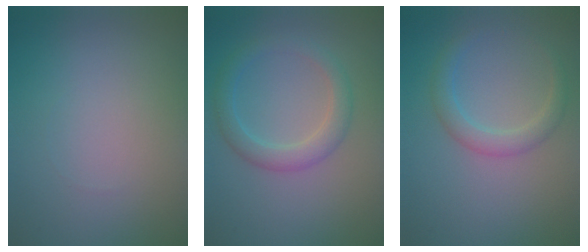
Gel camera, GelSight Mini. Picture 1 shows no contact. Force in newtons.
{"total": 2.8, "press": 2.8, "slide": 0.2}
{"total": 2.3, "press": 2.2, "slide": 0.1}